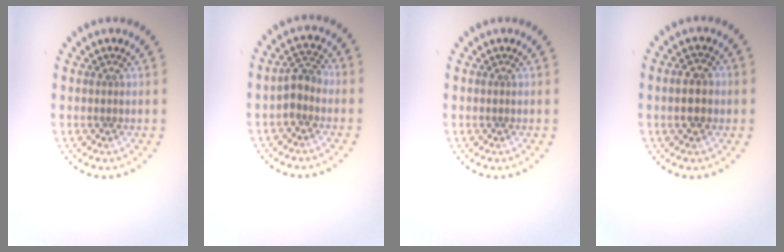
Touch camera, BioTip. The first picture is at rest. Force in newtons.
{"total": 2.3, "press": 2.1, "slide": 0.9}
{"total": 0.0}
{"total": 2.7, "press": 2.7, "slide": 0.2}